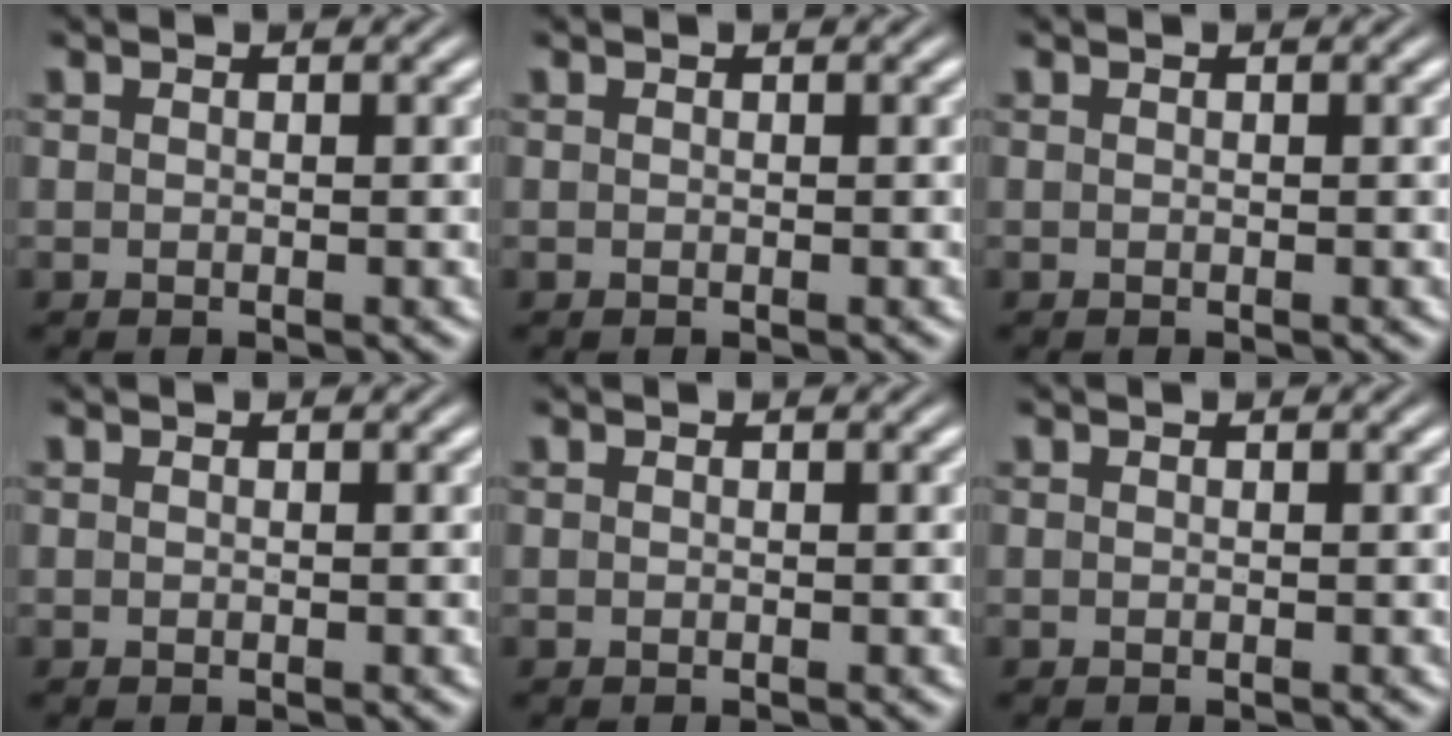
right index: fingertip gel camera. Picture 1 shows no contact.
{"total": 0.0}
{"total": 0.0}
{"total": 0.0}
{"total": 0.0}
{"total": 0.0}